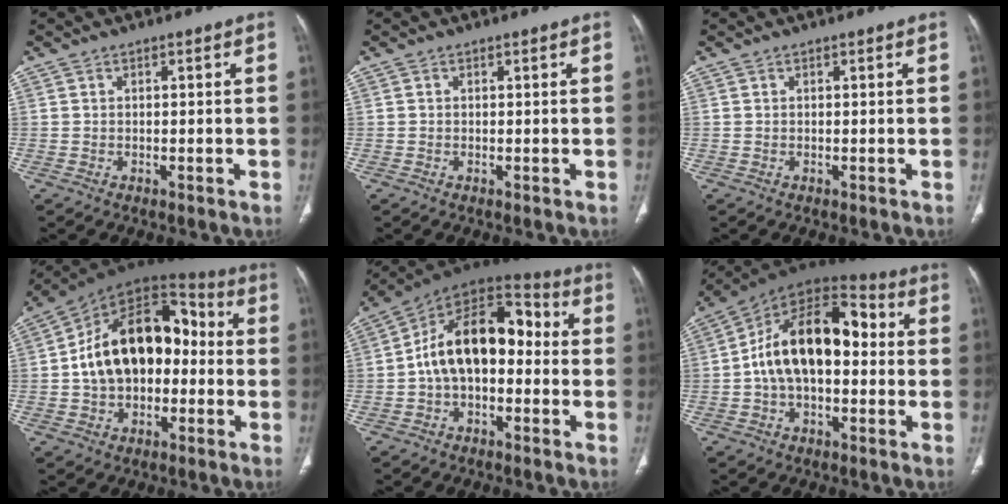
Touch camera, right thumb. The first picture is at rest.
{"total": 0.0}
{"total": 0.0}
{"total": 20.2, "force": [-0.5, 13.3, 15.3], "torque": [-0.219, 0.051, -0.016]}
{"total": 17.2, "force": [-0.8, 10.5, 13.6], "torque": [-0.194, 0.055, -0.027]}
{"total": 18.3, "force": [0.3, 10.7, 14.9], "torque": [-0.230, 0.049, -0.006]}